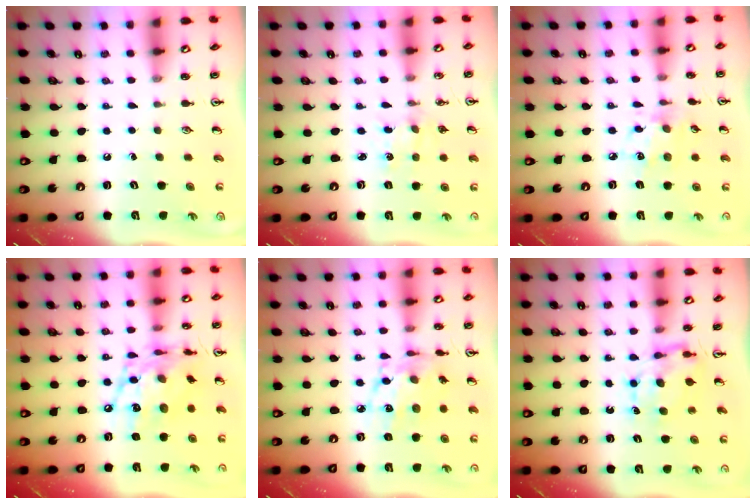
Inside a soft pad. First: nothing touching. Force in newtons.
{"total": 0.9, "press": 0.9, "slide": 0.2}
{"total": 7.8, "press": 7.8, "slide": 0.6}
{"total": 15.4, "press": 15.3, "slide": 1.5}
{"total": 11.4, "press": 11.4, "slide": 0.8}
{"total": 6.5, "press": 6.4, "slide": 0.6}